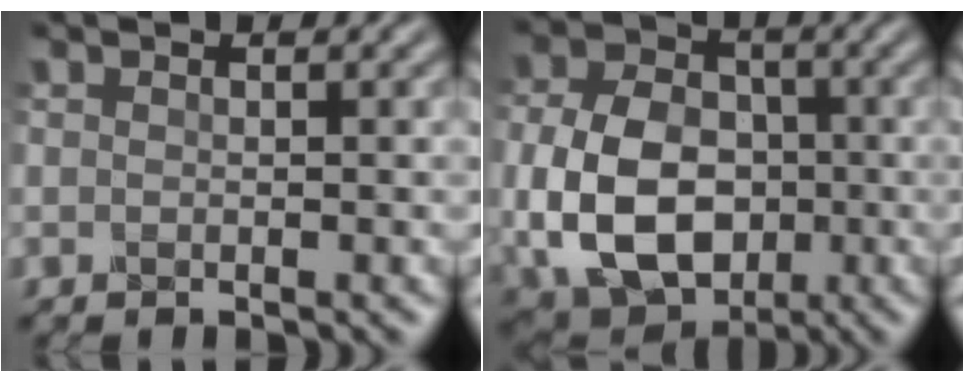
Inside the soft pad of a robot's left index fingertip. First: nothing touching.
{"total": 10.4, "force": [-1.7, 7.7, 6.8], "torque": [-0.156, -0.014, -0.033]}